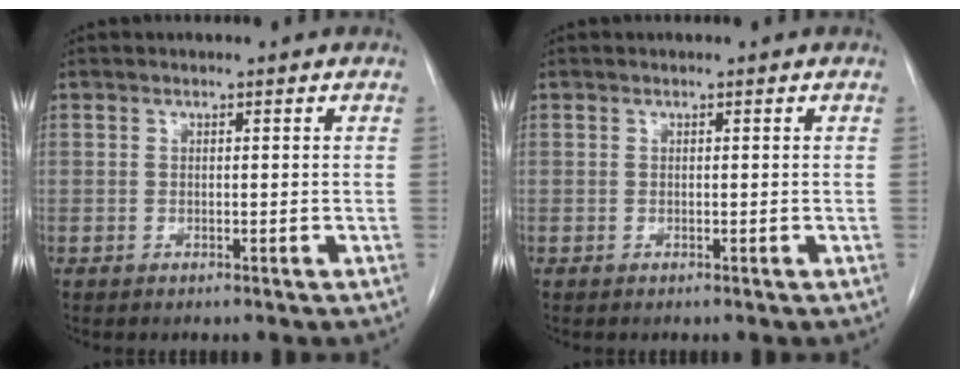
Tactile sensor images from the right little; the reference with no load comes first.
{"total": 0.0}